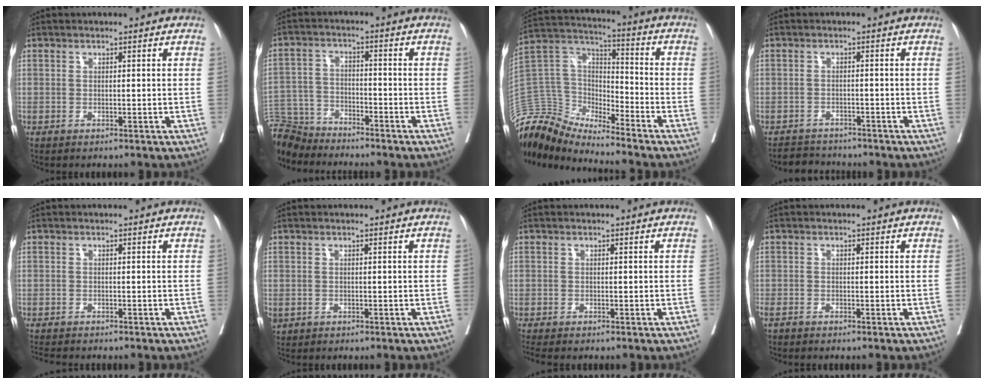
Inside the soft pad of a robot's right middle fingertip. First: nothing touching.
{"total": 8.2, "force": [-8.1, 1.6, 0.1], "torque": [-0.005, 0.000, -0.158]}
{"total": 10.0, "force": [-9.9, 1.3, -0.3], "torque": [0.003, 0.070, -0.196]}
{"total": 4.0, "force": [-3.9, 0.9, -0.2], "torque": [0.005, -0.008, -0.064]}
{"total": 3.7, "force": [-3.3, 0.7, 1.4], "torque": [-0.020, -0.008, -0.052]}
{"total": 1.1, "force": [-0.3, 1.0, 0.4], "torque": [-0.012, 0.001, 0.003]}
{"total": 2.4, "force": [-2.1, 0.2, 1.0], "torque": [-0.016, -0.005, -0.035]}
{"total": 1.5, "force": [-1.3, 0.4, 0.5], "torque": [-0.014, -0.005, -0.024]}